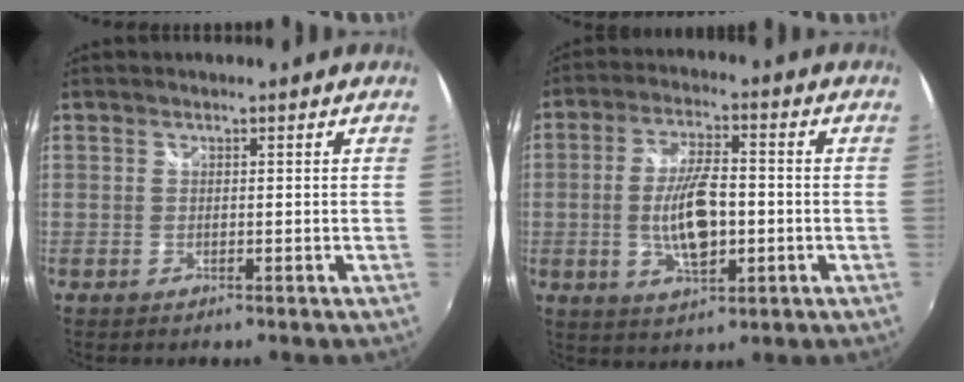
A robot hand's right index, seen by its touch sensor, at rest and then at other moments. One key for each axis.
{"total": 10.6, "fx": -1.6, "fy": 4.4, "fz": 9.5, "tx": -0.184, "ty": -0.003, "tz": -0.025}